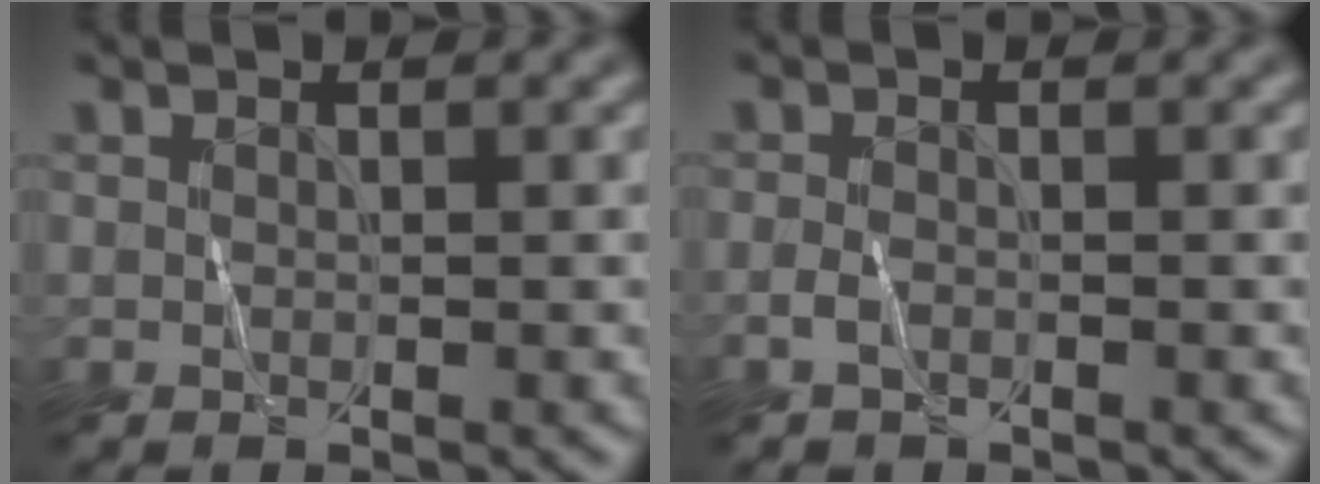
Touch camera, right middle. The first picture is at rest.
{"total": 1.2, "force": [-0.8, 0.6, 0.7], "torque": [-0.018, 0.001, -0.018]}